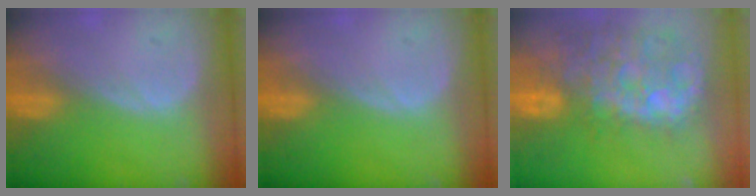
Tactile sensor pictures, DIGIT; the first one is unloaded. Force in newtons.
{"total": 0.0}
{"total": 13.5, "press": 11.6, "slide": 6.8}